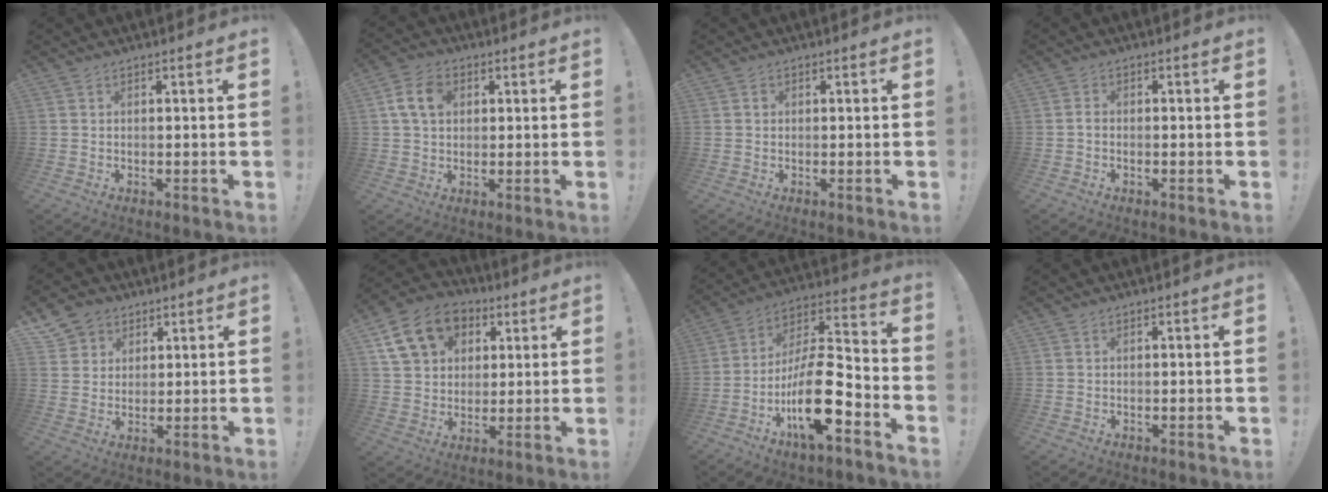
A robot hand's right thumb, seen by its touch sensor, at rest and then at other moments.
{"total": 8.6, "force": [2.4, 6.1, 5.5], "torque": [-0.093, 0.010, 0.046]}
{"total": 0.9, "force": [0.0, 0.8, 0.3], "torque": [0.004, 0.001, -0.002]}
{"total": 1.1, "force": [-0.8, 0.5, 0.6], "torque": [-0.014, 0.006, -0.014]}
{"total": 6.7, "force": [3.8, 5.4, 1.1], "torque": [-0.014, -0.025, 0.076]}
{"total": 16.0, "force": [6.8, 12.2, 7.8], "torque": [-0.105, -0.021, 0.133]}
{"total": 20.3, "force": [-8.3, 7.0, 17.2], "torque": [-0.315, 0.044, -0.133]}
{"total": 0.0}